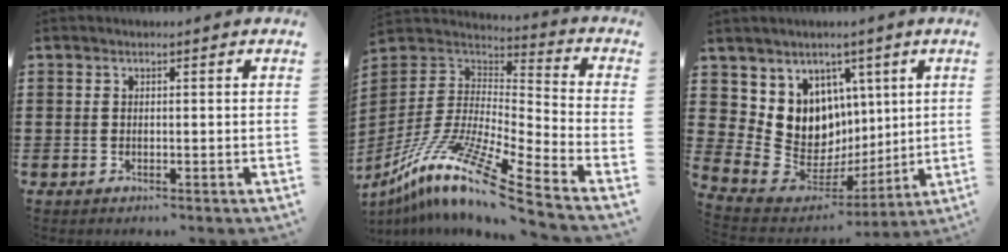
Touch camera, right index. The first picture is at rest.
{"total": 13.0, "force": [-9.0, 1.4, 9.2], "torque": [-0.190, 0.003, -0.180]}
{"total": 10.3, "force": [2.3, 9.7, 2.7], "torque": [-0.094, -0.048, 0.052]}